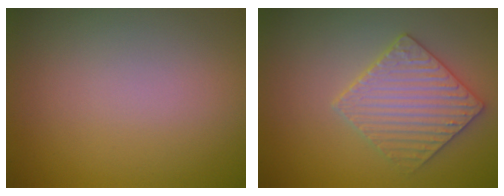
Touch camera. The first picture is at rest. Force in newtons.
{"total": 3.6, "press": 3.5, "slide": 1.1}